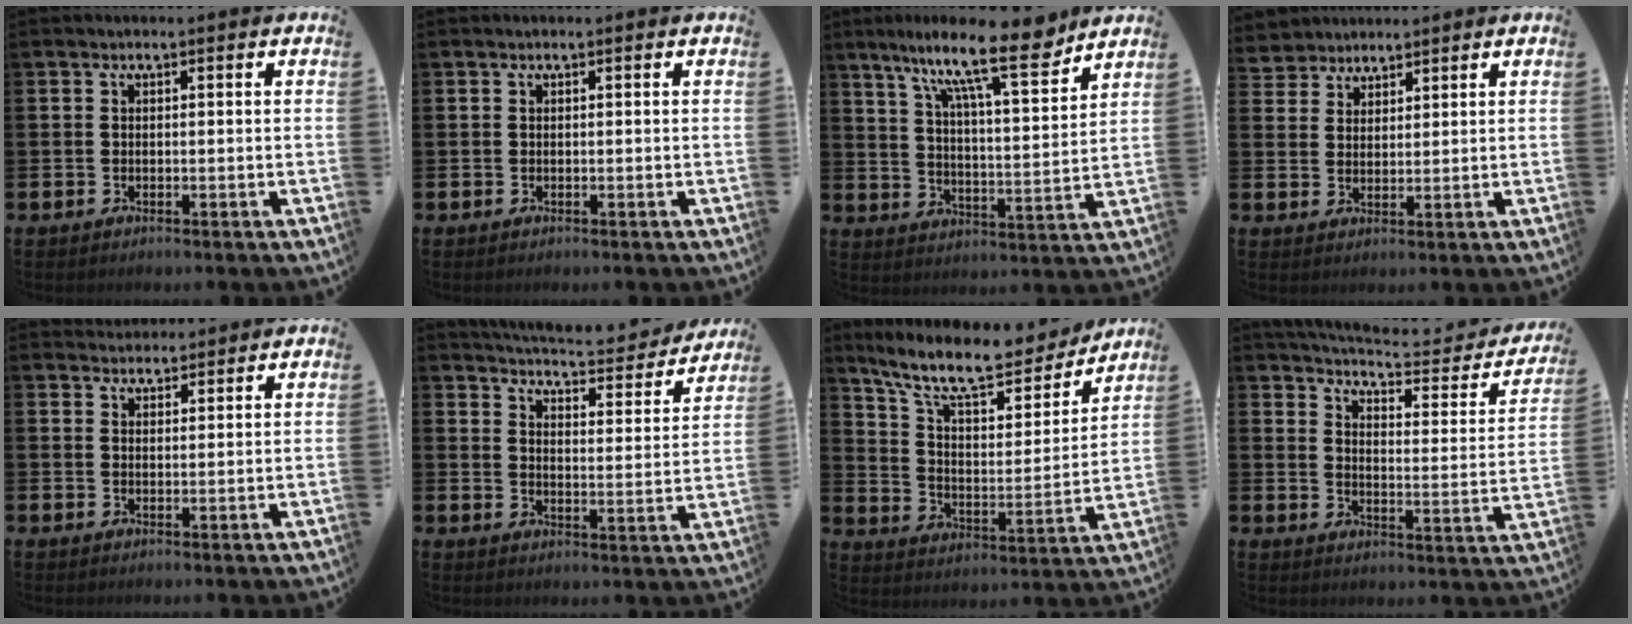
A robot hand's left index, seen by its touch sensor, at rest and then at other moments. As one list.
[{"total": 0.0}, {"total": 13.7, "force": [10.4, 2.5, 8.6], "torque": [-0.163, -0.053, 0.173]}, {"total": 3.8, "force": [3.6, 1.1, -0.8], "torque": [-0.007, -0.013, 0.068]}, {"total": 2.7, "force": [2.5, 0.8, 0.0], "torque": [-0.005, -0.010, 0.048]}, {"total": 5.3, "force": [5.2, 0.5, 0.9], "torque": [-0.029, -0.045, 0.086]}, {"total": 12.3, "force": [10.6, 3.2, 5.4], "torque": [-0.137, -0.062, 0.184]}, {"total": 5.6, "force": [5.2, 1.1, 1.8], "torque": [-0.049, -0.045, 0.082]}]